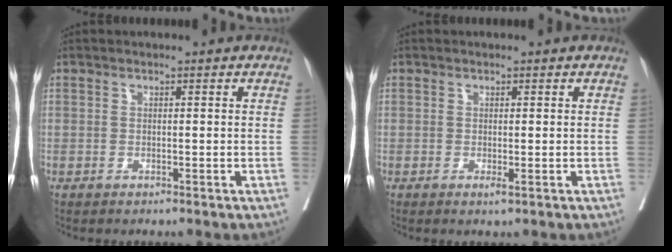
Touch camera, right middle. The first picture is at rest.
{"total": 0.7, "force": [-0.2, 0.0, 0.7], "torque": [-0.013, -0.004, 0.000]}